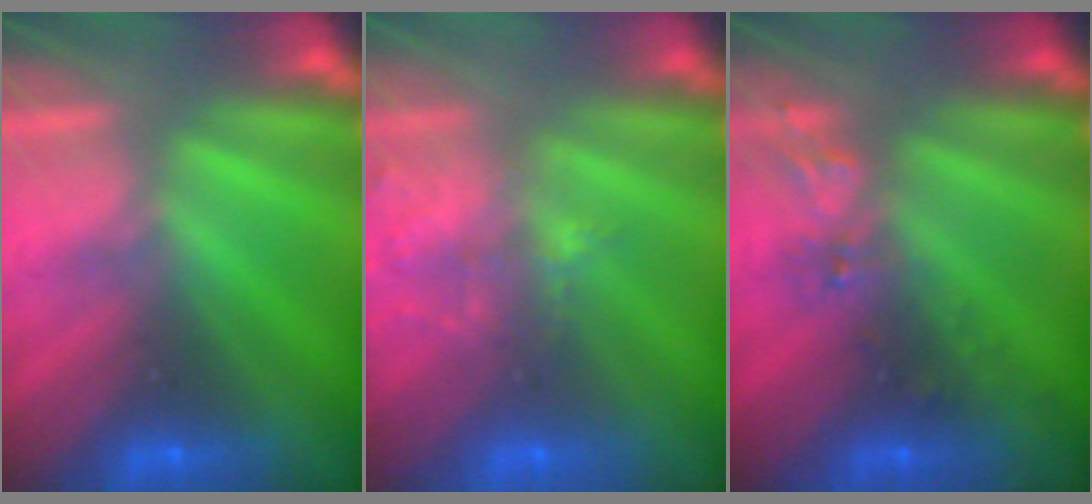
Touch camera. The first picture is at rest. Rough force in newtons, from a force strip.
{"total": 1.6}
{"total": 2.6}